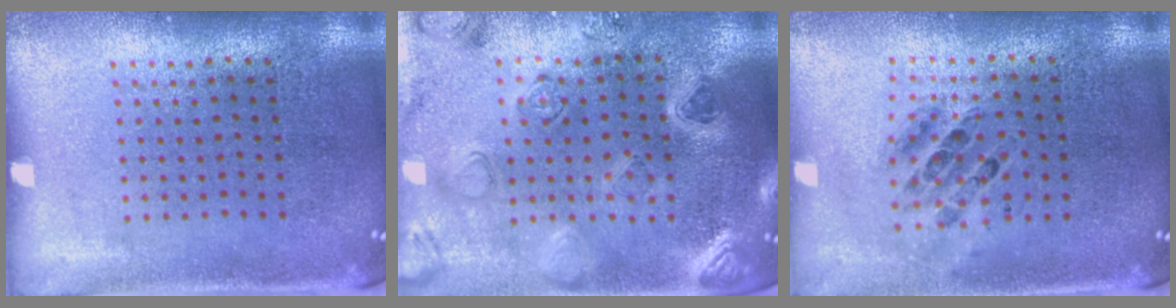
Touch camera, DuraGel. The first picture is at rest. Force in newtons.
{"total": 2.3, "press": 2.2, "slide": 0.4}
{"total": 0.7, "press": 0.7, "slide": 0.2}